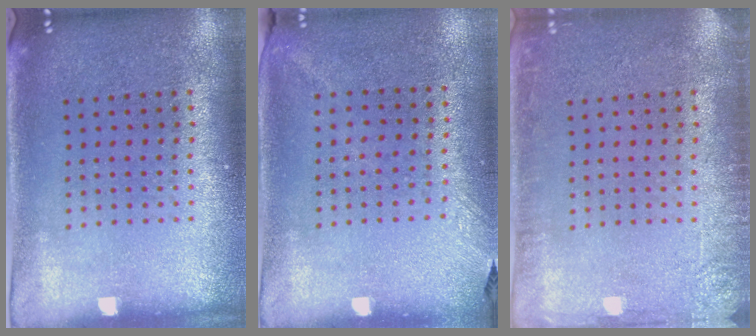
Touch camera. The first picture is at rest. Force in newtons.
{"total": 1.2, "press": 0.9, "slide": 0.7}
{"total": 2.1, "press": 2.1, "slide": 0.3}